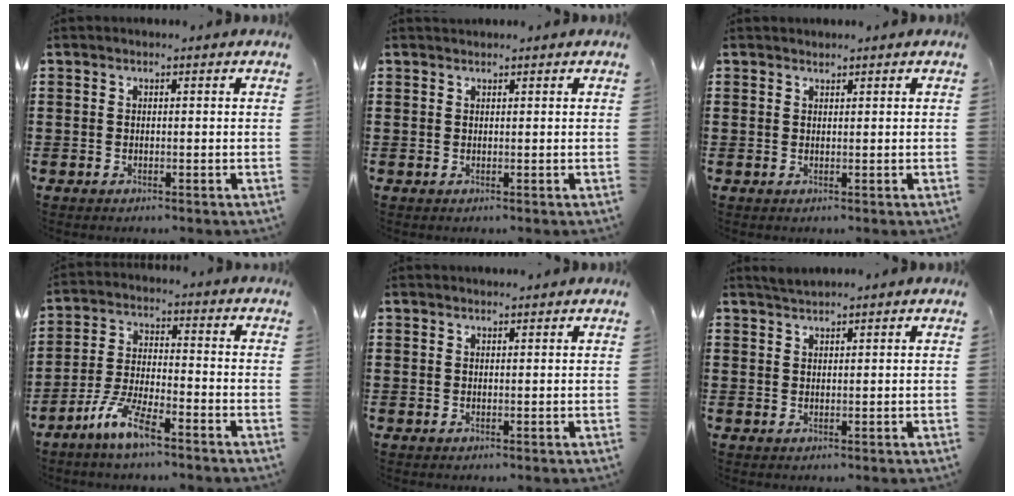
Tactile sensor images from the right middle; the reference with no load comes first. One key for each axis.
{"total": 0.5, "fx": 0.5, "fy": 0.0, "fz": -0.1, "tx": -0.001, "ty": -0.002, "tz": 0.011}
{"total": 0.0}
{"total": 7.0, "fx": -5.2, "fy": 1.1, "fz": 4.6, "tx": -0.106, "ty": -0.004, "tz": -0.102}
{"total": 0.0}
{"total": 1.0, "fx": 0.9, "fy": -0.2, "fz": 0.3, "tx": -0.007, "ty": 0.003, "tz": 0.018}